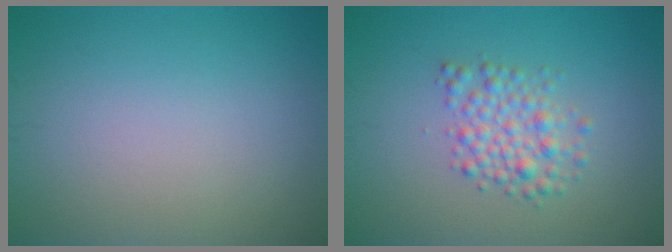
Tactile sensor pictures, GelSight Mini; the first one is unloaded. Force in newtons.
{"total": 3.1, "press": 3.1, "slide": 0.1}